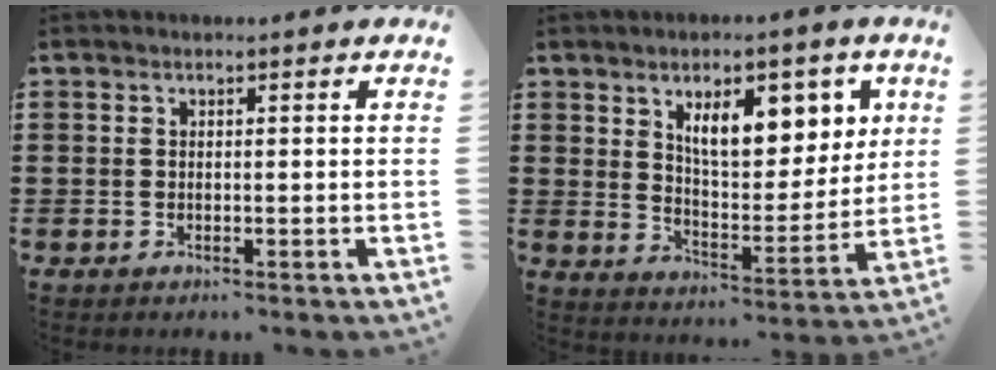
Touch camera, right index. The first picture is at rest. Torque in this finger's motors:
{"motor_torque": [1.48, 0.66, 0.36, 0.20]}